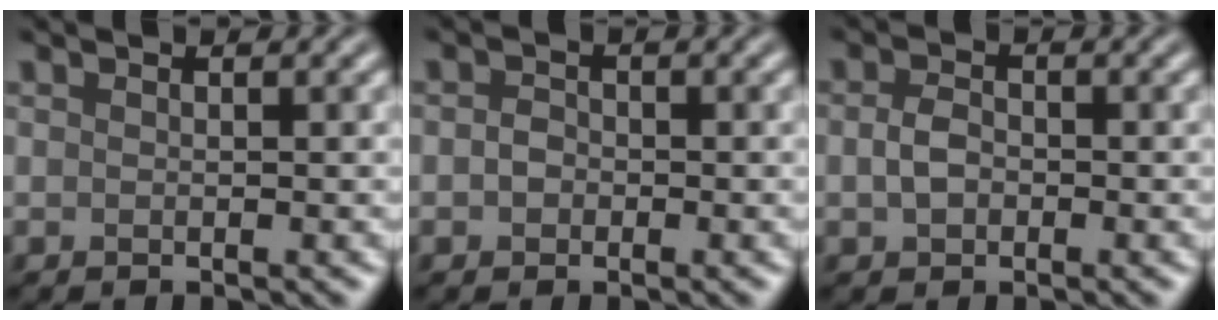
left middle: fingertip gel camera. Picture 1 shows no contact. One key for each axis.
{"total": 1.3, "fx": -0.3, "fy": 1.1, "fz": 0.5, "tx": -0.013, "ty": -0.001, "tz": -0.011}
{"total": 2.0, "fx": -0.3, "fy": 1.5, "fz": 1.3, "tx": -0.034, "ty": 0.001, "tz": -0.008}